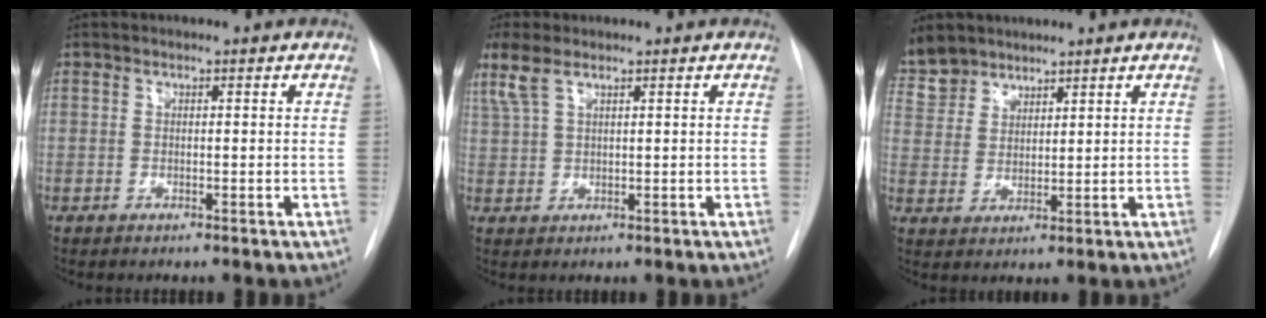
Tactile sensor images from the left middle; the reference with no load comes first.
{"total": 4.4, "force": [3.0, 1.4, 2.9], "torque": [-0.083, 0.021, 0.071]}
{"total": 9.0, "force": [7.5, 4.9, 1.5], "torque": [-0.042, 0.012, 0.156]}